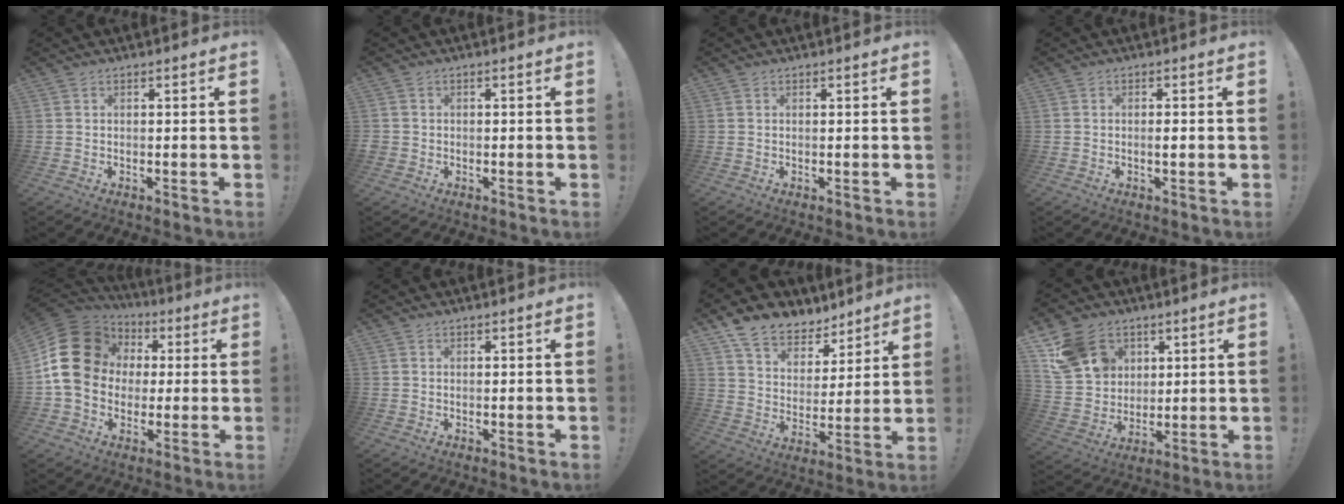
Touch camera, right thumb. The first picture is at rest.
{"total": 1.5, "force": [-0.2, 1.4, 0.5], "torque": [-0.014, 0.007, -0.002]}
{"total": 0.0}
{"total": 1.3, "force": [-0.3, 0.2, 1.3], "torque": [-0.014, -0.002, -0.007]}
{"total": 19.6, "force": [2.2, 16.1, 10.9], "torque": [-0.180, 0.007, 0.056]}
{"total": 1.1, "force": [0.2, 1.1, -0.1], "torque": [0.005, -0.003, 0.003]}
{"total": 11.1, "force": [9.0, 6.0, 2.6], "torque": [-0.055, -0.067, 0.172]}
{"total": 15.7, "force": [7.6, 12.1, 6.4], "torque": [-0.119, -0.026, 0.155]}